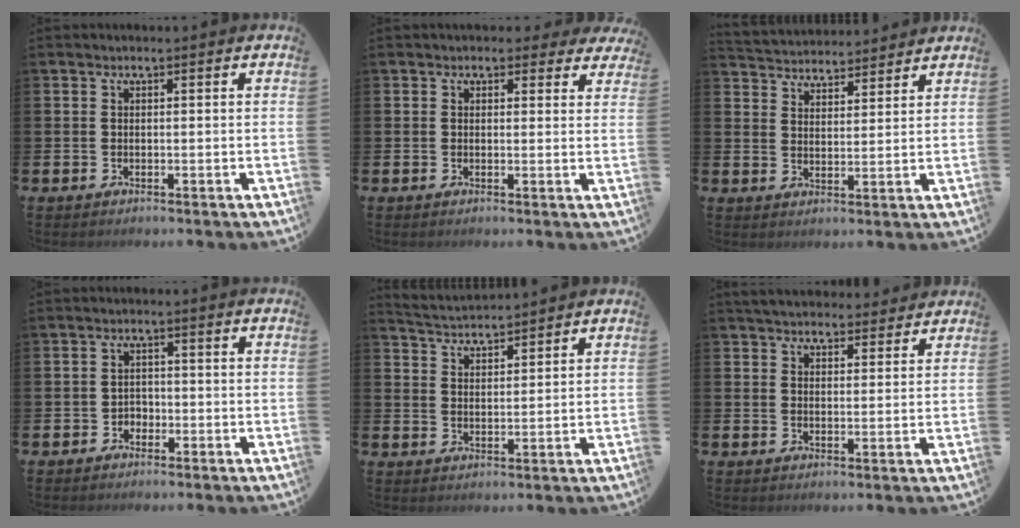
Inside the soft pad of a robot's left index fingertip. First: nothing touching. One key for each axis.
{"total": 2.1, "fx": 1.7, "fy": 1.2, "fz": 0.2, "tx": 0.010, "ty": -0.005, "tz": 0.025}
{"total": 4.3, "fx": 4.2, "fy": 0.7, "fz": -0.5, "tx": -0.009, "ty": -0.027, "tz": 0.075}
{"total": 1.8, "fx": -1.1, "fy": 1.4, "fz": 0.1, "tx": 0.000, "ty": 0.000, "tz": -0.028}
{"total": 3.8, "fx": 3.7, "fy": 0.2, "fz": -0.1, "tx": -0.014, "ty": -0.022, "tz": 0.068}
{"total": 4.5, "fx": 4.4, "fy": 1.0, "fz": 0.2, "tx": -0.013, "ty": -0.024, "tz": 0.080}